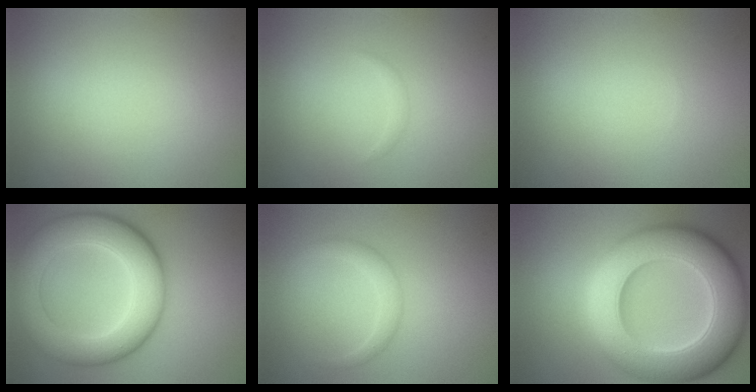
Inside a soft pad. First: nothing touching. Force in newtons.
{"total": 0.5, "press": 0.5, "slide": 0.0}
{"total": 0.0}
{"total": 9.2, "press": 9.2, "slide": 0.2}
{"total": 1.5, "press": 1.5, "slide": 0.1}
{"total": 13.2, "press": 13.0, "slide": 2.1}